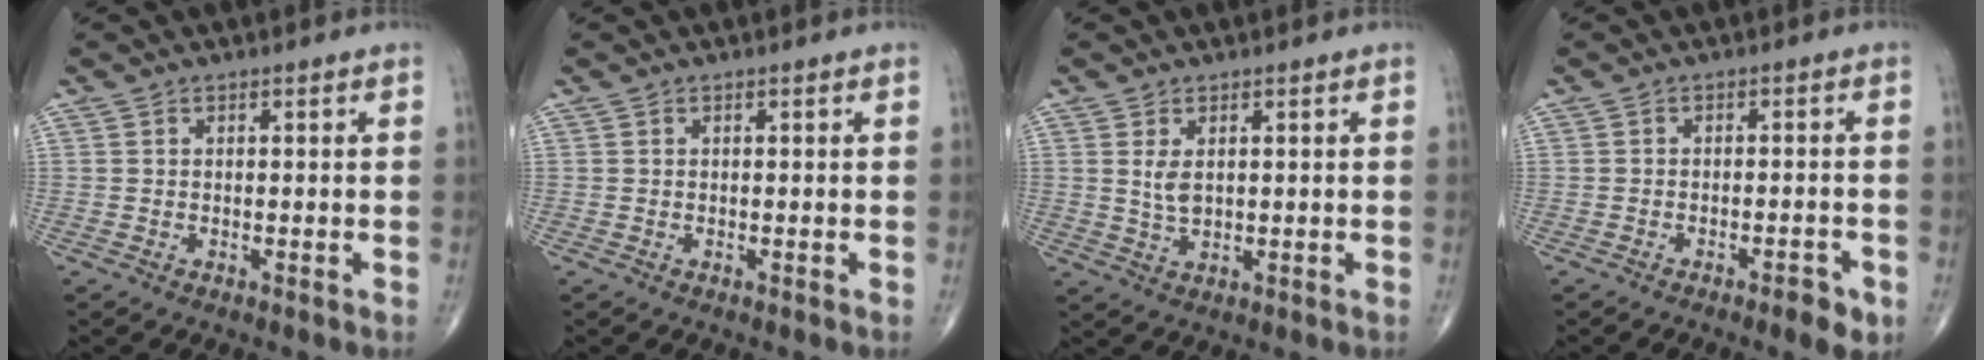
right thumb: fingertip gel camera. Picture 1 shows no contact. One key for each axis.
{"total": 0.0}
{"total": 3.4, "fx": 0.9, "fy": 1.8, "fz": 2.7, "tx": -0.048, "ty": -0.009, "tz": 0.024}
{"total": 4.1, "fx": -2.3, "fy": 1.2, "fz": 3.1, "tx": -0.035, "ty": 0.009, "tz": -0.031}